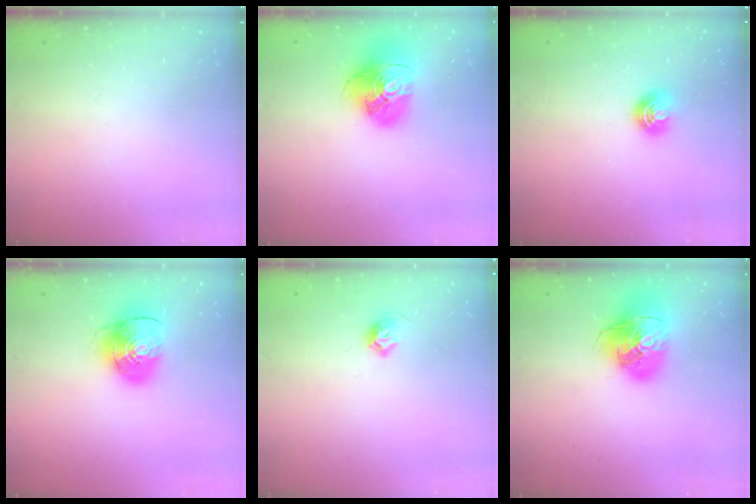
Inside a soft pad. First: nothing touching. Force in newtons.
{"total": 17.2, "press": 17.0, "slide": 1.9}
{"total": 6.6, "press": 6.6, "slide": 0.5}
{"total": 10.4, "press": 10.3, "slide": 1.4}
{"total": 6.0, "press": 5.9, "slide": 1.1}
{"total": 17.4, "press": 17.2, "slide": 2.7}